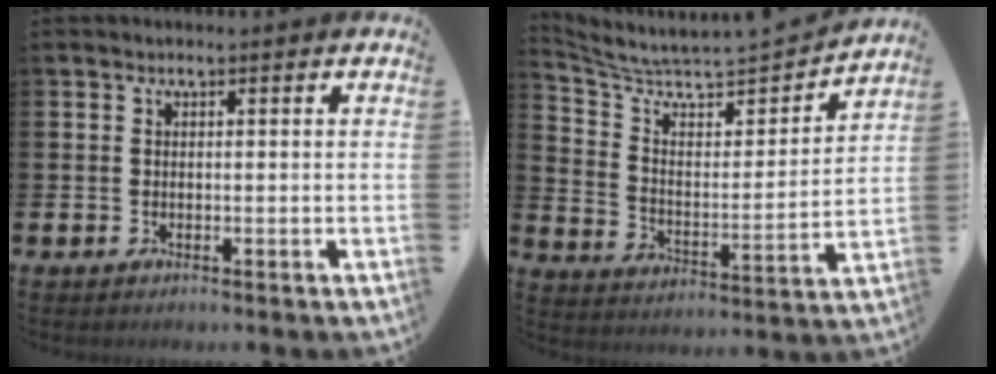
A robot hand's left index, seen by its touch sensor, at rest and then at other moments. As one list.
[{"total": 6.1, "force": [5.7, 1.1, 1.9], "torque": [-0.070, -0.059, 0.091]}]